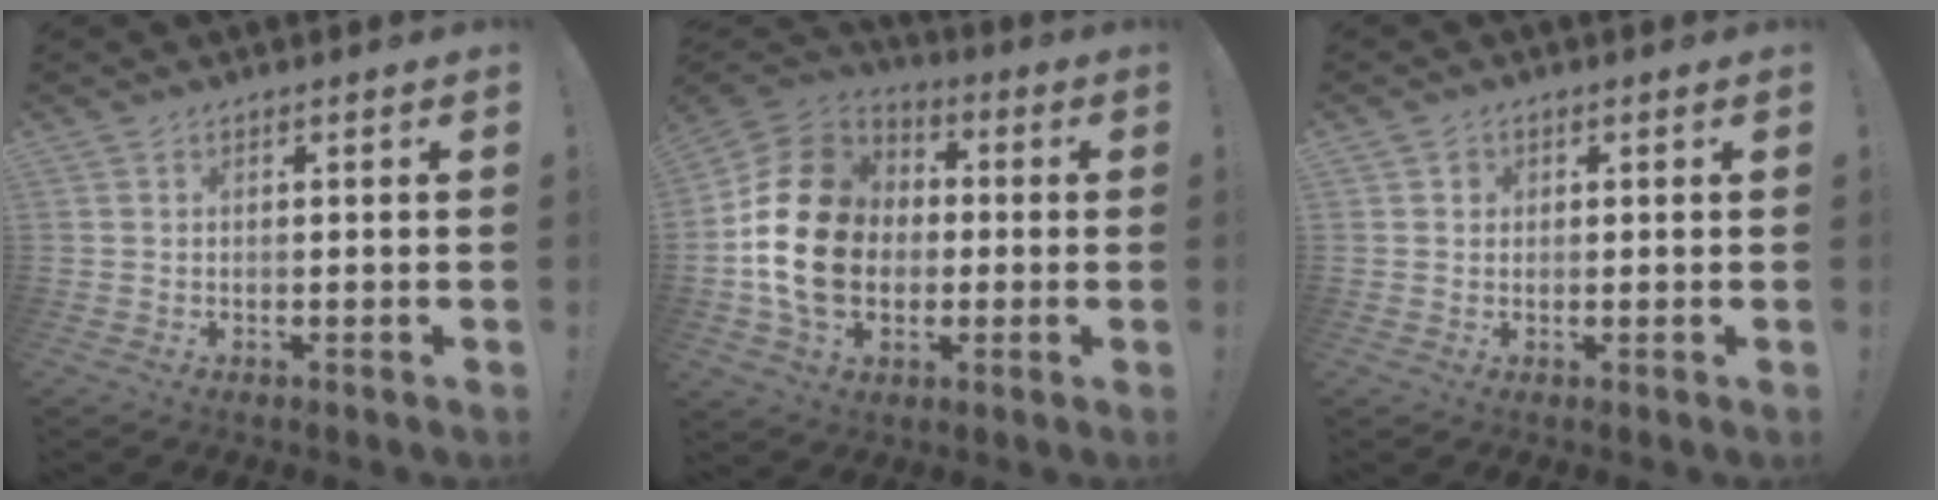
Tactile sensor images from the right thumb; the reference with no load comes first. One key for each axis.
{"total": 21.2, "fx": -1.0, "fy": 16.6, "fz": 13.2, "tx": -0.230, "ty": 0.023, "tz": -0.006}
{"total": 1.4, "fx": 0.2, "fy": 1.4, "fz": -0.1, "tx": 0.003, "ty": 0.000, "tz": 0.003}